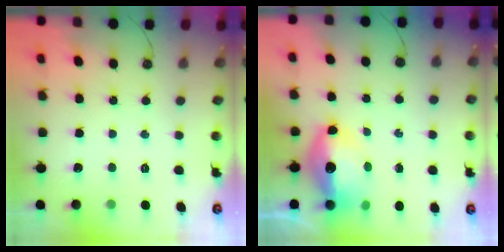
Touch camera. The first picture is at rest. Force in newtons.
{"total": 12.4, "press": 12.3, "slide": 1.2}